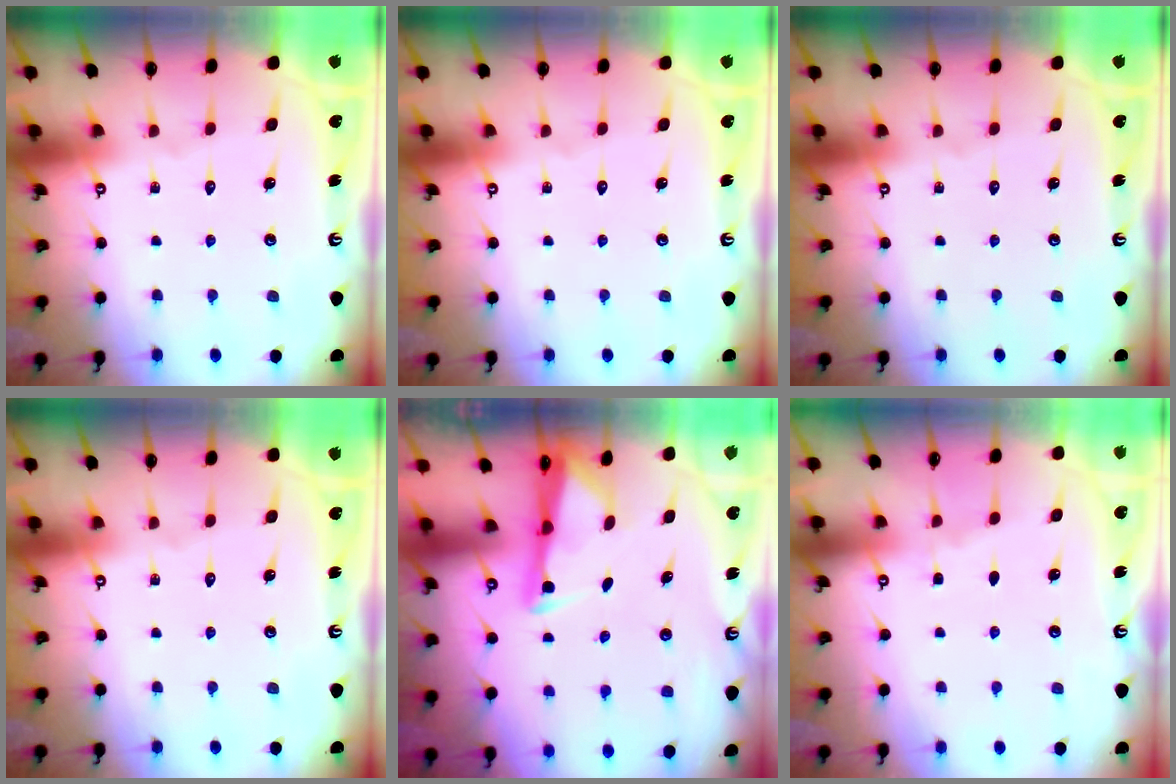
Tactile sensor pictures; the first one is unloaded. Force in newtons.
{"total": 0.0}
{"total": 0.0}
{"total": 0.0}
{"total": 2.7, "press": 2.7, "slide": 0.4}
{"total": 2.8, "press": 2.8, "slide": 0.4}